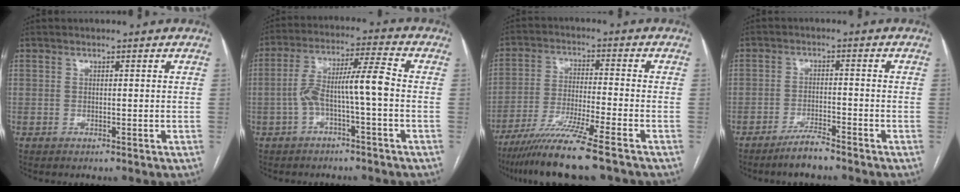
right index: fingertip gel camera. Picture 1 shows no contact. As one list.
[{"total": 8.6, "force": [-1.8, 0.5, 8.4], "torque": [-0.155, 0.036, -0.031]}, {"total": 11.3, "force": [-8.7, -1.2, 7.1], "torque": [-0.126, -0.038, -0.151]}, {"total": 3.9, "force": [-3.4, 0.3, 1.9], "torque": [-0.036, -0.005, -0.064]}]